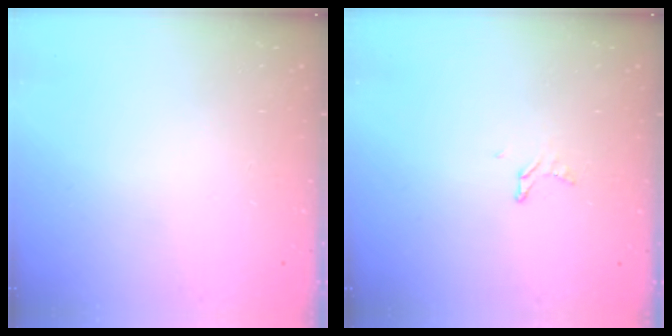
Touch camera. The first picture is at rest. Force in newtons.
{"total": 3.5, "press": 3.5, "slide": 0.4}